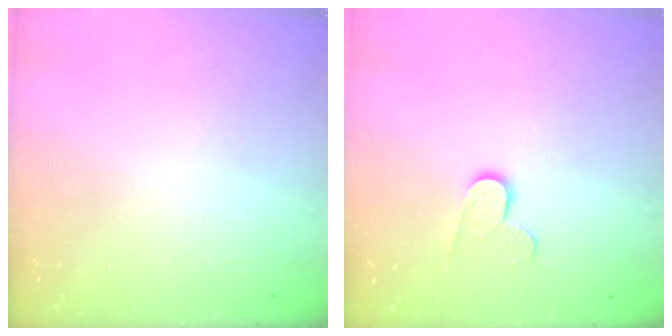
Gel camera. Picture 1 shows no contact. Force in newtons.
{"total": 7.1, "press": 7.1, "slide": 0.5}